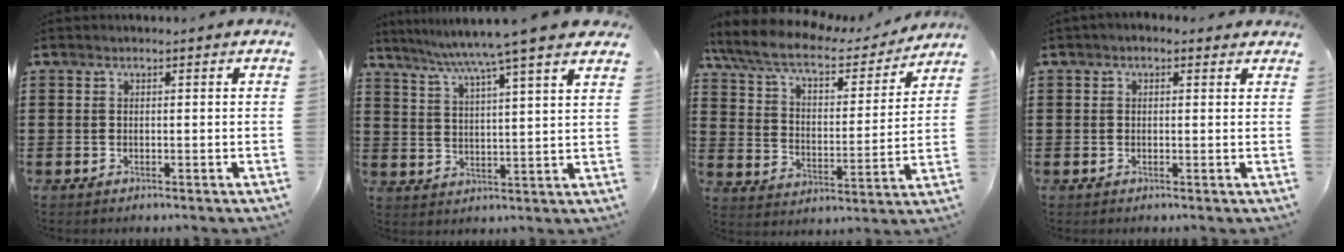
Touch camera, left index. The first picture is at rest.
{"total": 7.3, "force": [6.0, -1.4, 3.8], "torque": [-0.094, -0.035, 0.098]}
{"total": 8.5, "force": [6.8, 2.1, 4.5], "torque": [-0.113, -0.031, 0.116]}
{"total": 1.1, "force": [0.4, 0.7, 0.7], "torque": [-0.015, 0.008, 0.006]}